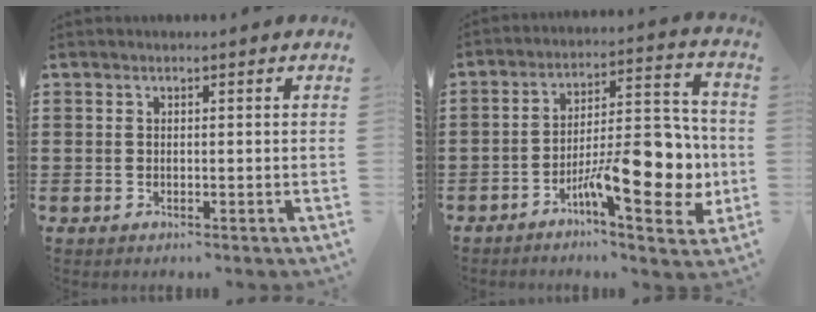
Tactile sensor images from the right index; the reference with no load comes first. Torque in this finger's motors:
{"motor_torque": [2.14, 0.00, 1.05, 0.19]}